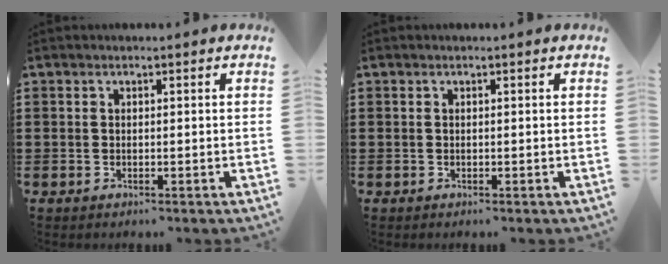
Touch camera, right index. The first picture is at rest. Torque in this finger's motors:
{"motor_torque": [0.00, 0.00, 0.00, 0.00]}